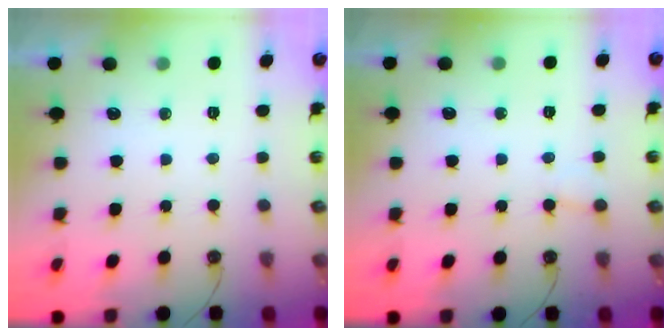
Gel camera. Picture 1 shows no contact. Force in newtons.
{"total": 5.4, "press": 5.4, "slide": 0.5}